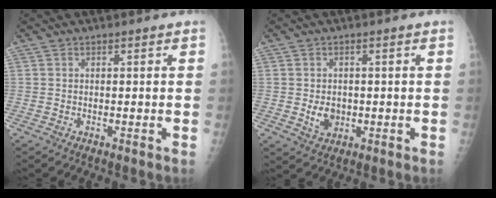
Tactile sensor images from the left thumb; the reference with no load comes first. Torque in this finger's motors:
{"motor_torque": [0.74, 0.57, 0.47, -0.04, 0.01]}